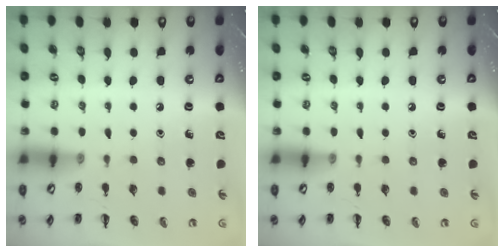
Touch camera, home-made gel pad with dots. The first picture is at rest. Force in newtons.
{"total": 0.0}